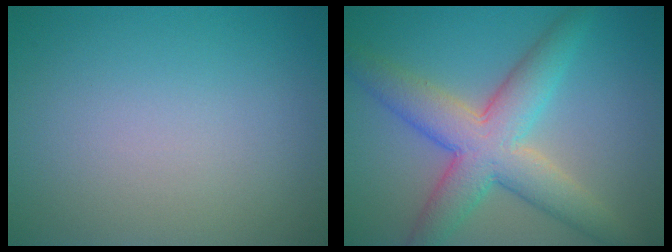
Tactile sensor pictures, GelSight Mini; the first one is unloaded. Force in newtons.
{"total": 7.5, "press": 7.5, "slide": 0.3}